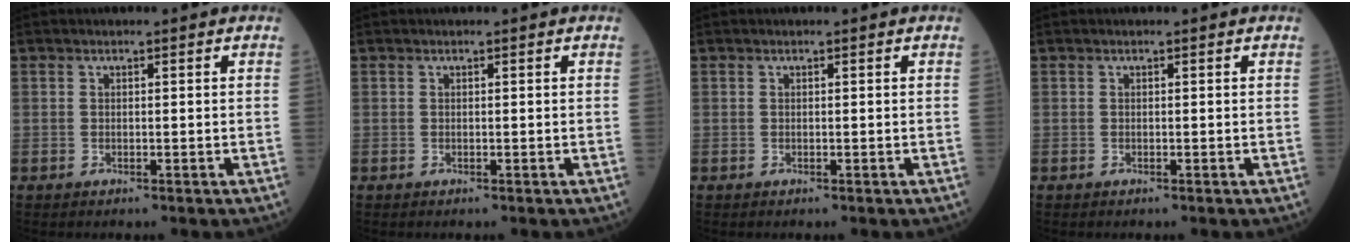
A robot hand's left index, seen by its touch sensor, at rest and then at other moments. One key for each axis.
{"total": 0.0}
{"total": 0.0}
{"total": 0.0}